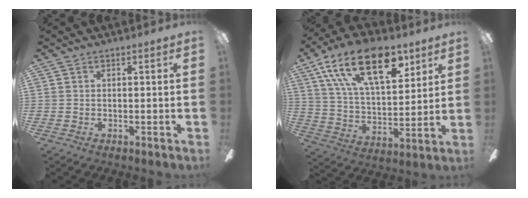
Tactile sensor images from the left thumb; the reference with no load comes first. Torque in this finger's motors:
{"motor_torque": [0.63, 0.42, 1.73, -1.04, 0.52]}